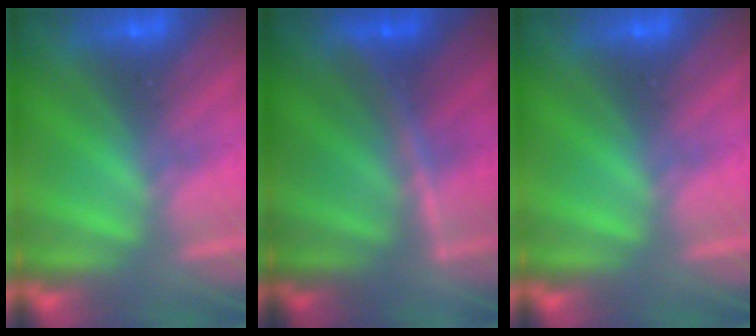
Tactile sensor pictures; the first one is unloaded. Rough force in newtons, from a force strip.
{"total": 3.1}
{"total": 0.0}